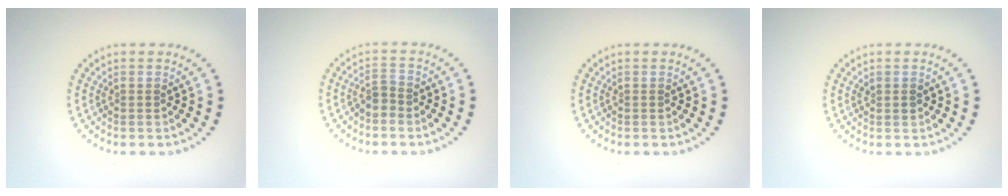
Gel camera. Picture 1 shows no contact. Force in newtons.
{"total": 1.6, "press": 1.2, "slide": 1.1}
{"total": 0.0}
{"total": 0.7, "press": 0.7, "slide": 0.2}